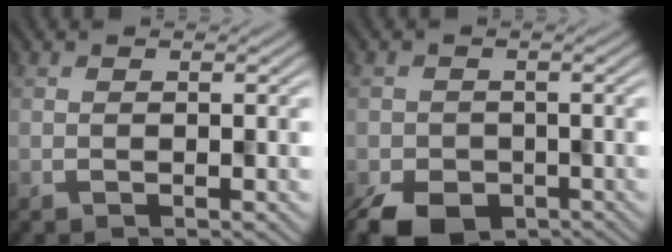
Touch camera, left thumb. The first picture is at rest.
{"total": 5.9, "force": [-3.9, 3.7, 2.6], "torque": [-0.050, -0.024, -0.056]}